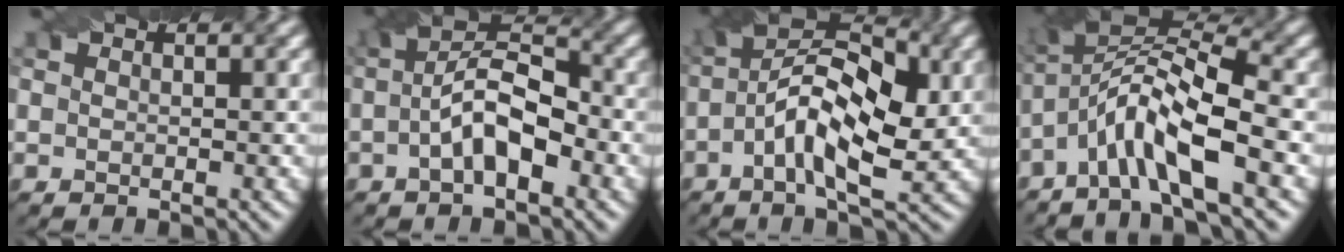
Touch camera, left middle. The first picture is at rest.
{"total": 6.1, "force": [-1.4, 2.7, 5.3], "torque": [-0.093, 0.012, -0.028]}
{"total": 9.0, "force": [-0.8, 4.1, 7.9], "torque": [-0.142, 0.020, -0.021]}
{"total": 7.6, "force": [-2.9, 2.1, 6.7], "torque": [-0.124, 0.020, -0.067]}